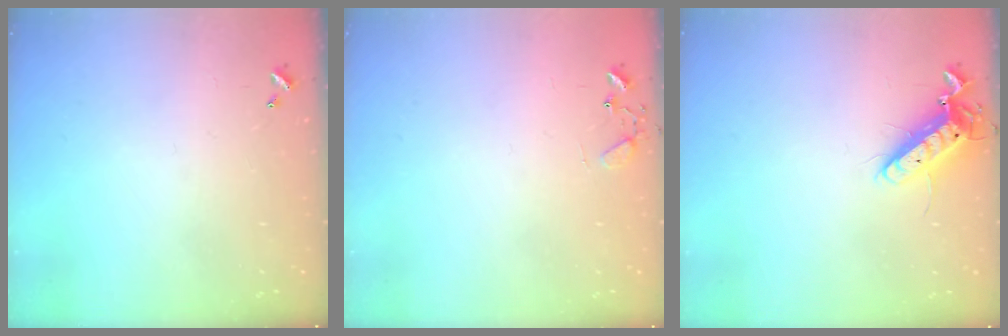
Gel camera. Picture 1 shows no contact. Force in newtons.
{"total": 6.9, "press": 6.9, "slide": 0.4}
{"total": 12.0, "press": 11.8, "slide": 2.1}